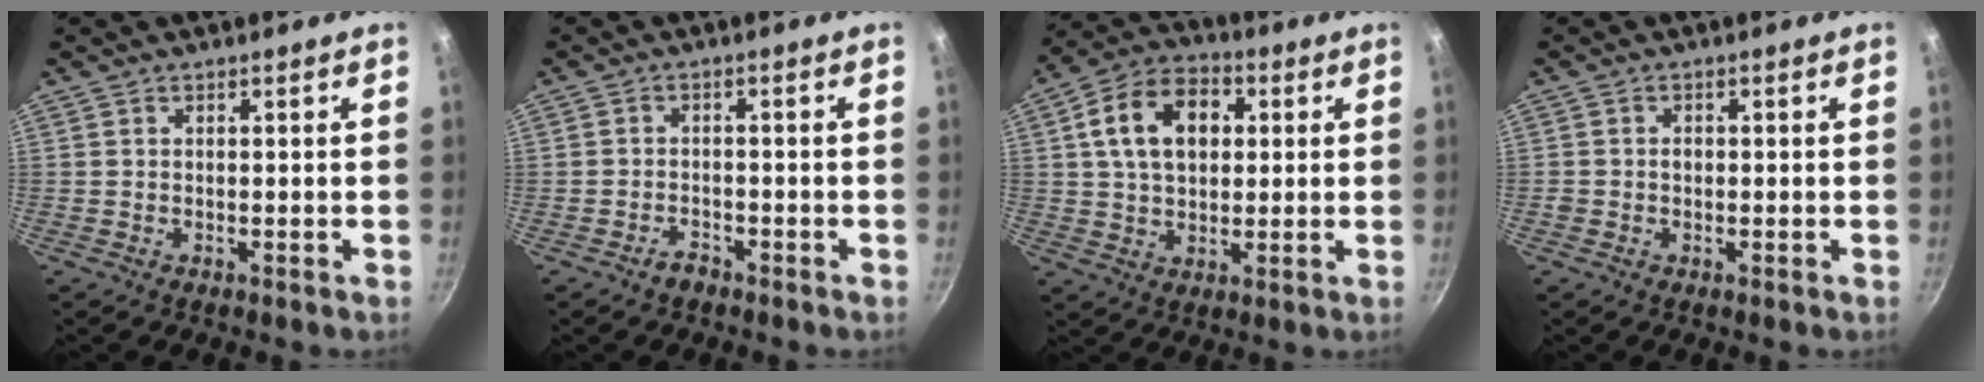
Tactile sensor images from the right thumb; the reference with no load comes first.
{"total": 2.2, "force": [-1.7, 1.2, 0.8], "torque": [-0.004, 0.023, -0.026]}
{"total": 13.9, "force": [3.1, 9.6, 9.5], "torque": [-0.138, 0.017, 0.039]}
{"total": 1.2, "force": [-0.1, 1.1, 0.6], "torque": [-0.007, 0.006, -0.003]}